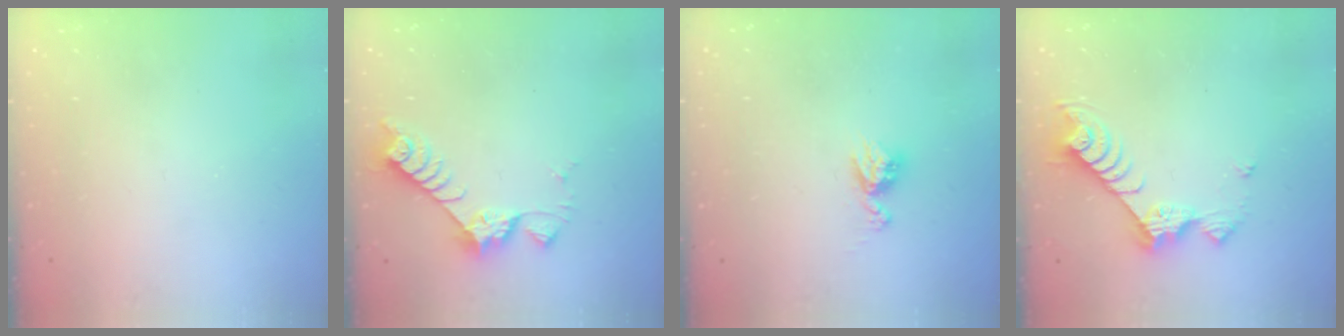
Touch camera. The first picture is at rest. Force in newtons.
{"total": 7.0, "press": 7.0, "slide": 0.5}
{"total": 5.0, "press": 4.9, "slide": 0.6}
{"total": 9.3, "press": 9.3, "slide": 0.4}